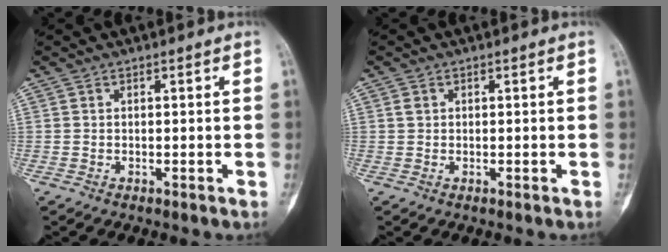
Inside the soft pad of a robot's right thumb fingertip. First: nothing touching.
{"total": 1.0, "force": [0.4, 0.8, 0.5], "torque": [-0.008, 0.003, 0.009]}